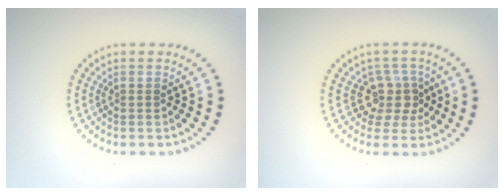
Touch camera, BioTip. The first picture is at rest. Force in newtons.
{"total": 2.9, "press": 2.2, "slide": 1.9}